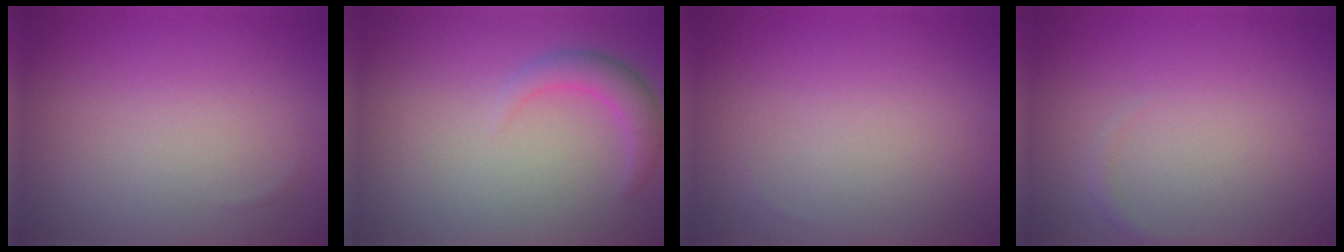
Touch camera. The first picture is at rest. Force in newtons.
{"total": 2.4, "press": 2.4, "slide": 0.1}
{"total": 0.0}
{"total": 0.6, "press": 0.6, "slide": 0.0}